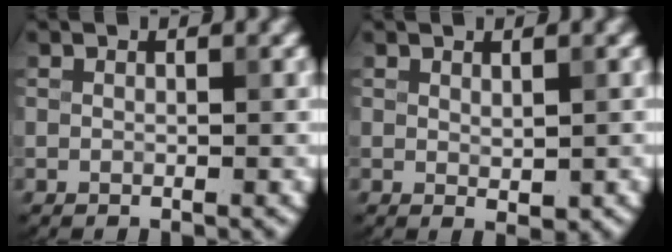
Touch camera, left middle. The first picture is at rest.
{"total": 0.8, "force": [0.4, 0.2, 0.7], "torque": [-0.011, -0.004, 0.010]}